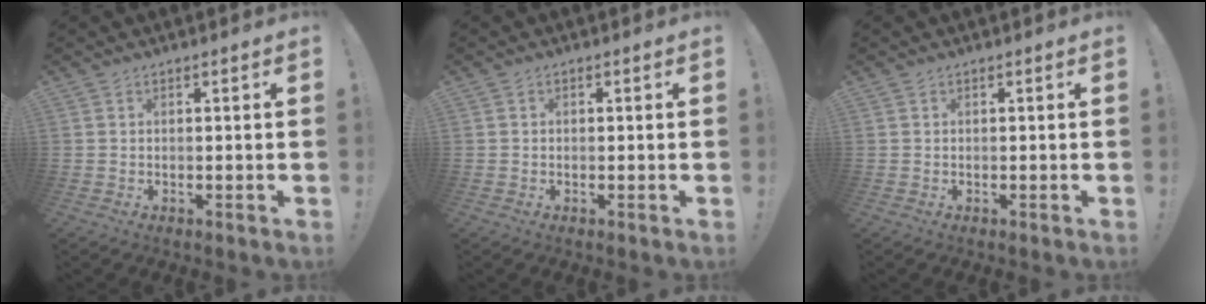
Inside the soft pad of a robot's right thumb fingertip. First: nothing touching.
{"total": 0.6, "force": [-0.3, 0.4, 0.3], "torque": [-0.008, 0.004, -0.006]}
{"total": 0.0}